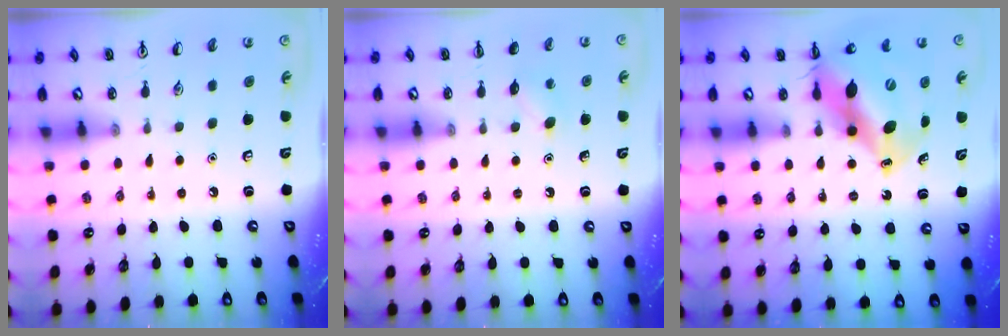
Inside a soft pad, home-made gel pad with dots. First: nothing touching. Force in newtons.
{"total": 5.7, "press": 5.5, "slide": 1.4}
{"total": 14.0, "press": 13.4, "slide": 4.0}